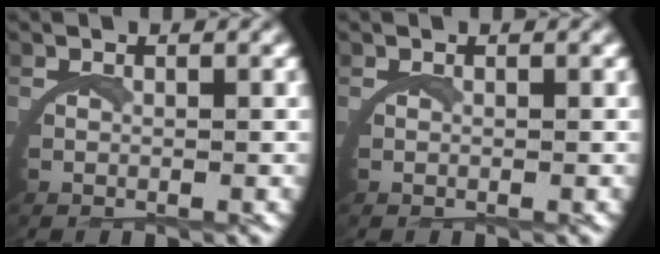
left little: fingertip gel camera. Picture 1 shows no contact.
{"total": 0.0}